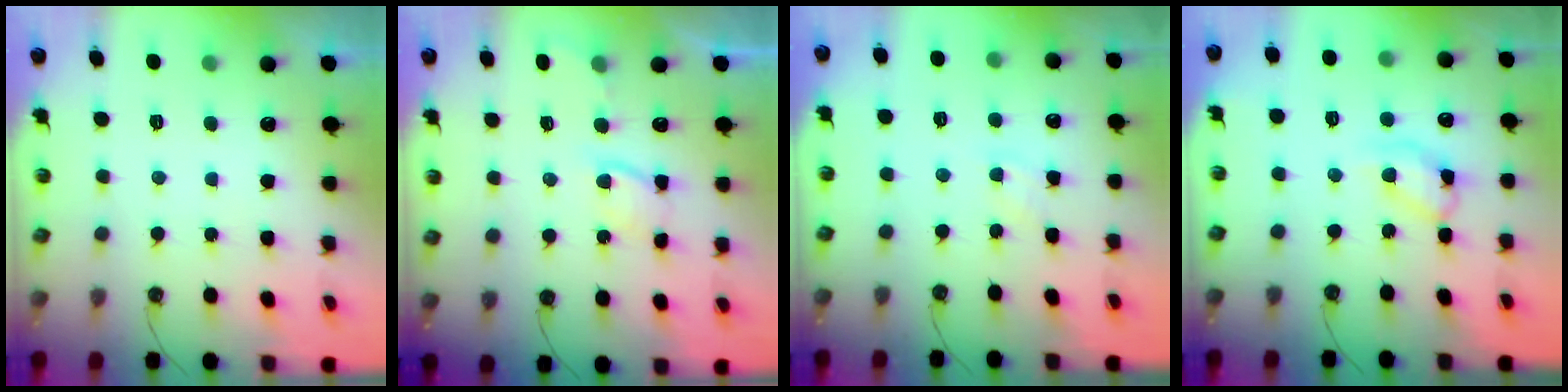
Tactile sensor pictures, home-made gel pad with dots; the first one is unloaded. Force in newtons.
{"total": 4.9, "press": 4.8, "slide": 0.8}
{"total": 4.1, "press": 4.1, "slide": 0.6}
{"total": 11.1, "press": 11.0, "slide": 0.9}